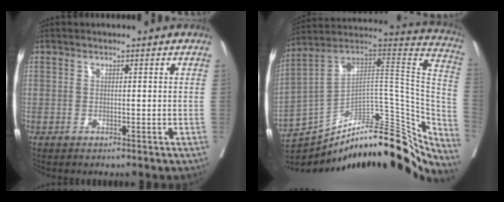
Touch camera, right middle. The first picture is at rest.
{"total": 31.5, "force": [-23.6, 10.0, 18.2], "torque": [-0.220, 0.041, -0.330]}